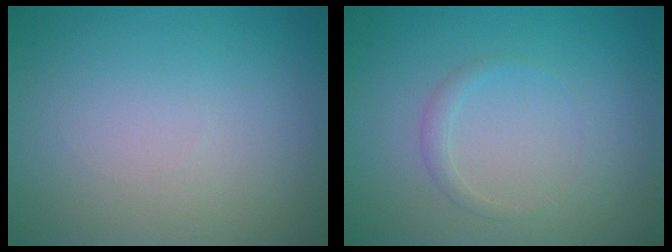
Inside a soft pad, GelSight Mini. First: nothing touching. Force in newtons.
{"total": 1.0, "press": 1.0, "slide": 0.1}